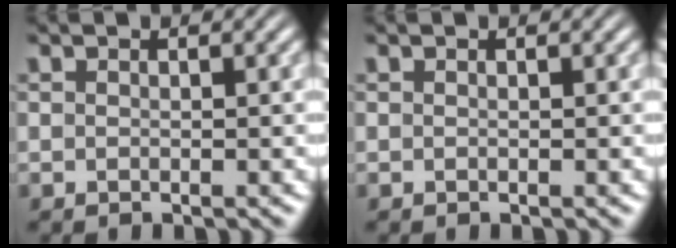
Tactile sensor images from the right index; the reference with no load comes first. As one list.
[{"total": 0.0}]